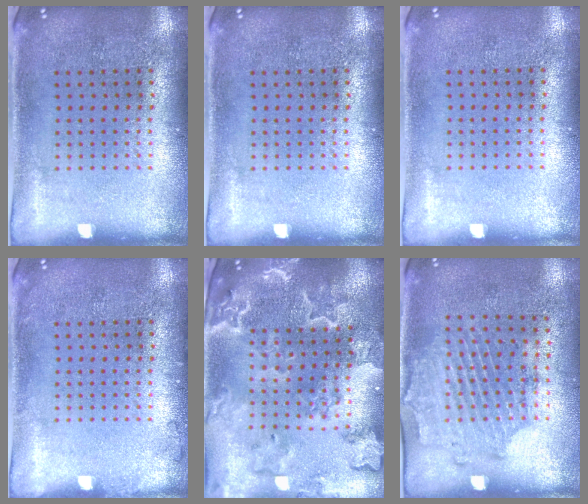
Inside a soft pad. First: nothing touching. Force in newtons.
{"total": 0.0}
{"total": 0.0}
{"total": 0.6, "press": 0.6, "slide": 0.2}
{"total": 3.6, "press": 3.1, "slide": 1.7}
{"total": 1.7, "press": 1.3, "slide": 1.1}